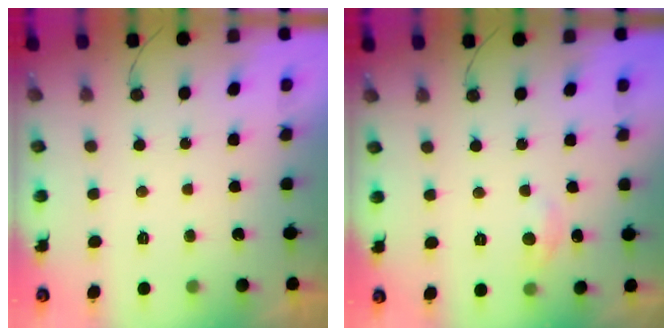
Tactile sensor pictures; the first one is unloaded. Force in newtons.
{"total": 3.9, "press": 3.8, "slide": 0.5}